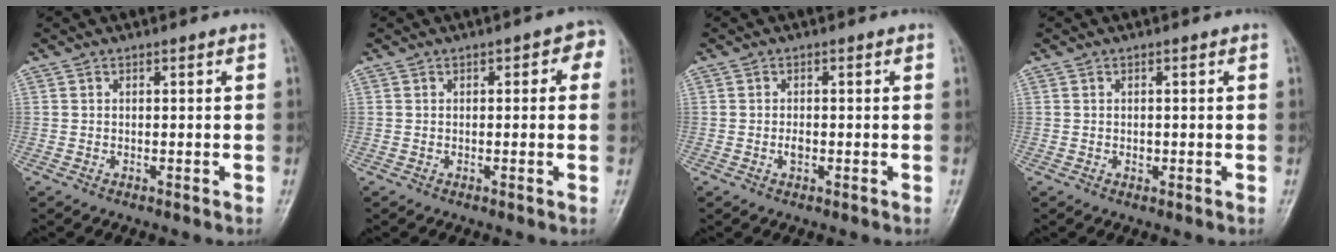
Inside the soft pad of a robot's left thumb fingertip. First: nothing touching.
{"total": 3.9, "force": [1.0, 2.1, 3.2], "torque": [-0.010, 0.007, 0.001]}
{"total": 1.5, "force": [-0.4, 1.0, 1.1], "torque": [-0.015, 0.001, -0.008]}
{"total": 0.8, "force": [0.0, 0.7, 0.4], "torque": [-0.002, 0.001, -0.001]}